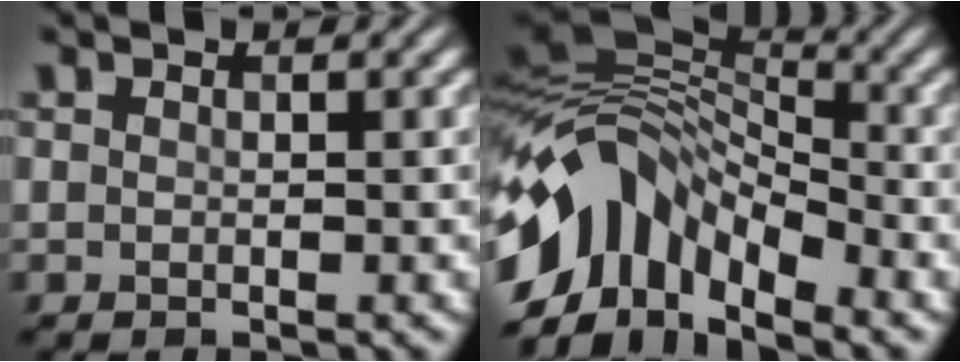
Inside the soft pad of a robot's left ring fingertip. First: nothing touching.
{"total": 11.0, "force": [-4.8, 6.4, 7.6], "torque": [-0.132, 0.015, -0.100]}